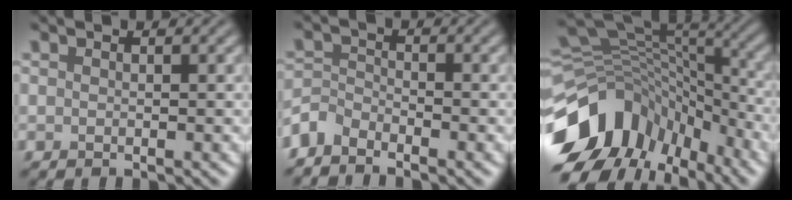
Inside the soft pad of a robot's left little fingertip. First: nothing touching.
{"total": 2.6, "force": [-2.4, 0.8, 0.5], "torque": [-0.011, -0.001, -0.060]}
{"total": 13.5, "force": [-6.7, 9.1, 7.4], "torque": [-0.154, 0.015, -0.112]}